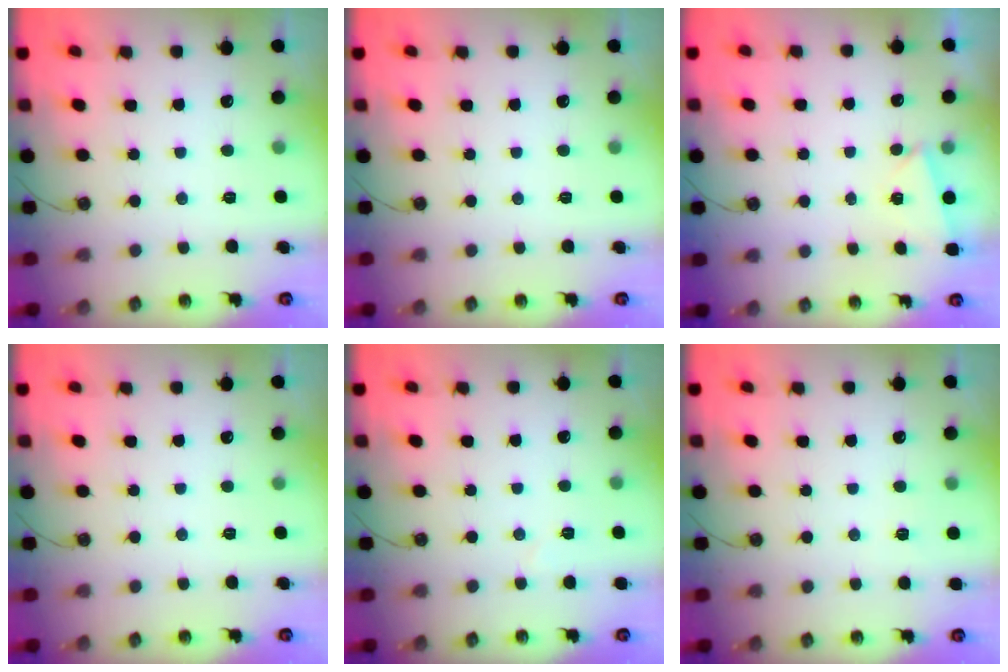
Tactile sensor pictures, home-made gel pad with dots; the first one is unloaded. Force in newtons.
{"total": 0.0}
{"total": 2.9, "press": 2.1, "slide": 2.0}
{"total": 0.0}
{"total": 3.7, "press": 3.1, "slide": 2.0}
{"total": 1.9, "press": 1.6, "slide": 1.0}